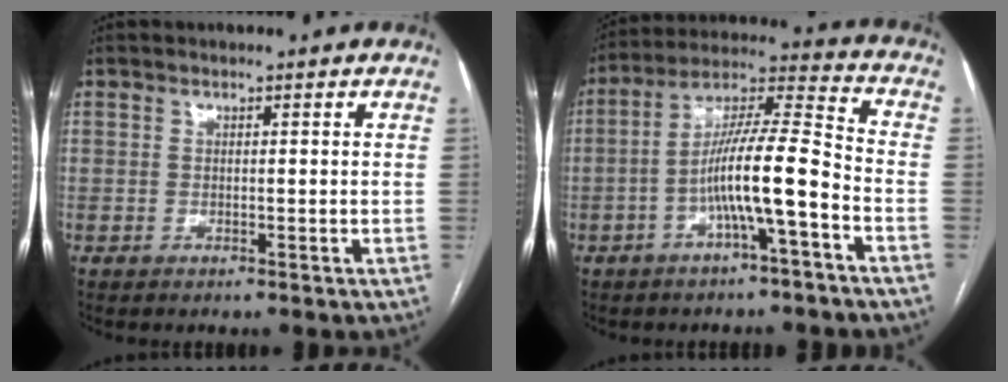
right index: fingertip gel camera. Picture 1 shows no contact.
{"total": 12.0, "force": [-4.1, 0.7, 11.2], "torque": [-0.202, 0.025, -0.074]}